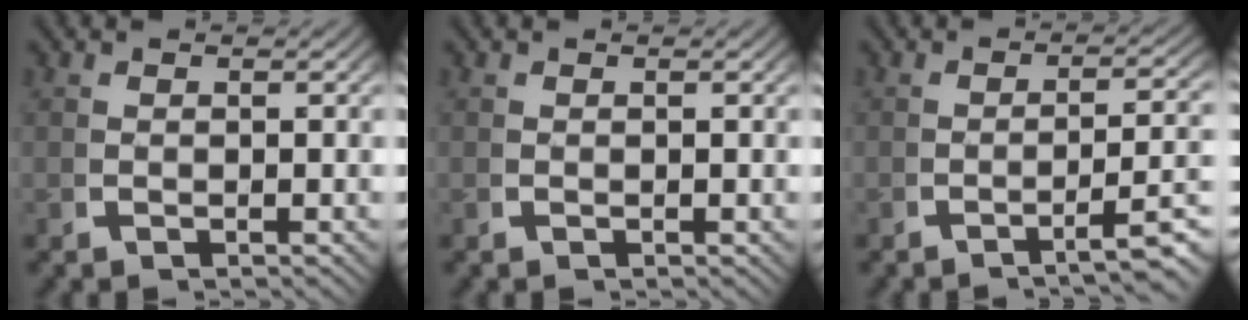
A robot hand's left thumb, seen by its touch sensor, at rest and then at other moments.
{"total": 0.0}
{"total": 4.8, "force": [-2.5, 1.0, 4.0], "torque": [-0.053, 0.003, -0.039]}